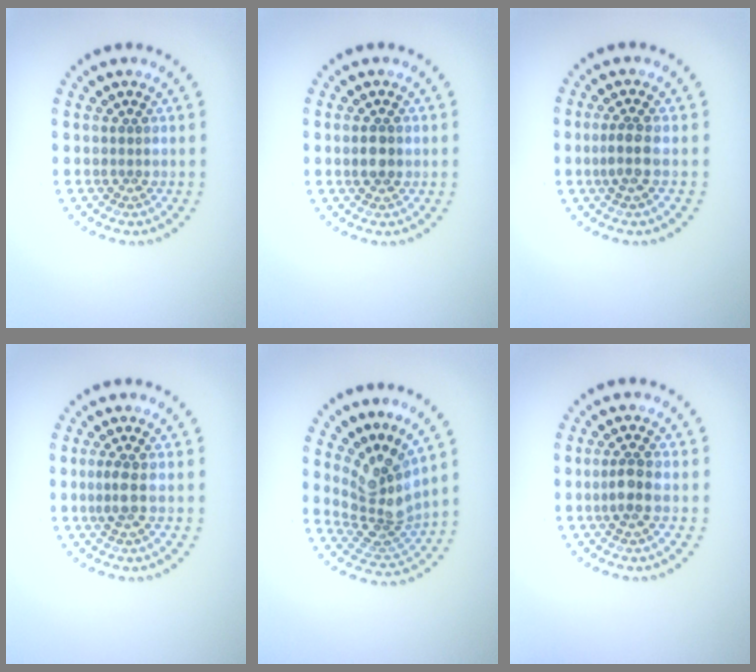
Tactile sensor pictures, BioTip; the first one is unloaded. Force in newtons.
{"total": 1.7, "press": 1.7, "slide": 0.1}
{"total": 2.1, "press": 1.9, "slide": 0.9}
{"total": 1.5, "press": 1.3, "slide": 0.7}
{"total": 4.2, "press": 3.2, "slide": 2.8}
{"total": 1.9, "press": 1.8, "slide": 0.7}